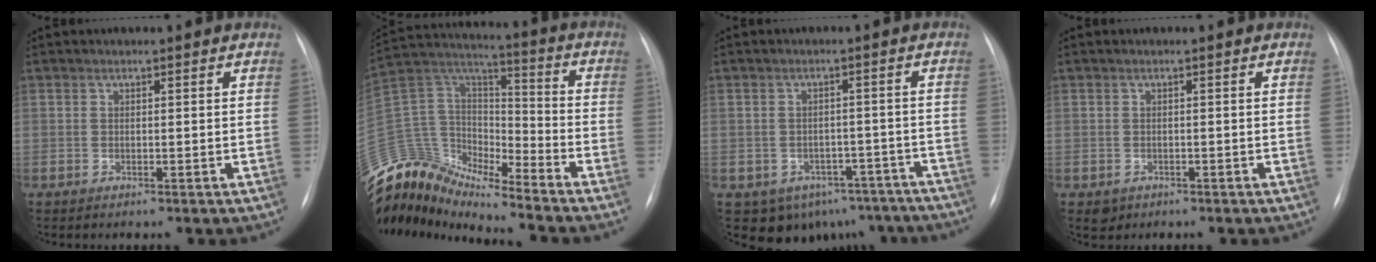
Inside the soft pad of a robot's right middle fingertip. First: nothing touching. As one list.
[{"total": 17.4, "force": [-16.2, 3.7, 5.2], "torque": [-0.110, 0.059, -0.304]}, {"total": 13.4, "force": [-10.6, 7.7, 2.8], "torque": [-0.028, 0.039, -0.116]}, {"total": 1.6, "force": [-0.8, 1.4, 0.3], "torque": [-0.003, 0.003, -0.006]}]